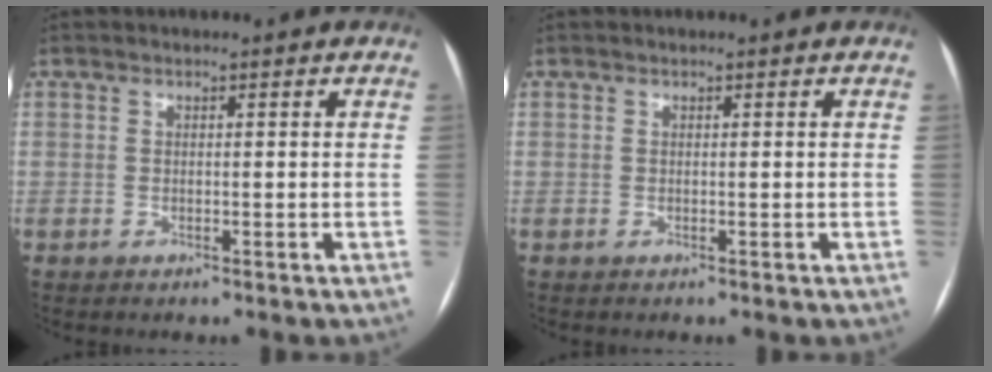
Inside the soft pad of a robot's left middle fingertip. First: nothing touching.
{"total": 0.0}